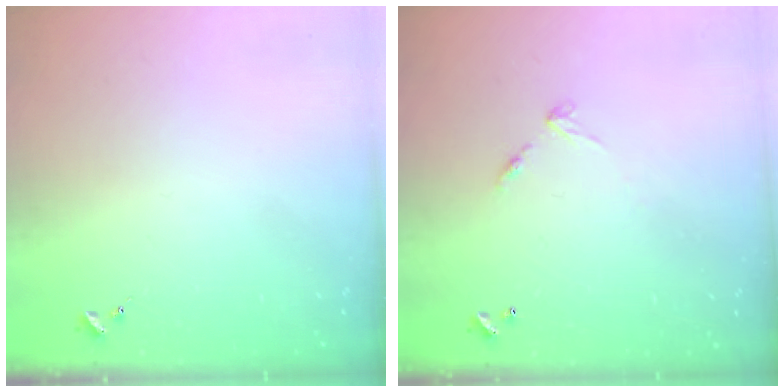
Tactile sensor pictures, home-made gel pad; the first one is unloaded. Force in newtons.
{"total": 6.0, "press": 6.0, "slide": 0.5}